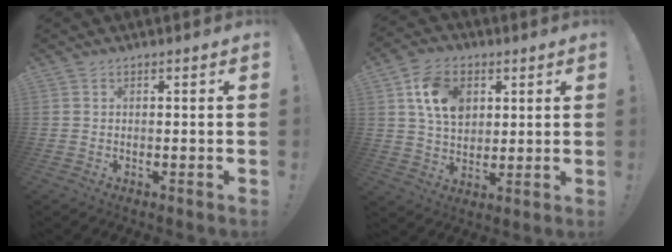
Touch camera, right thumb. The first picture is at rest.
{"total": 12.8, "force": [4.9, 9.2, 7.5], "torque": [-0.122, 0.000, 0.098]}